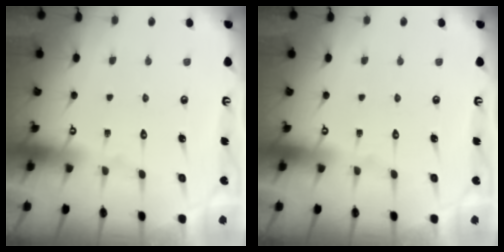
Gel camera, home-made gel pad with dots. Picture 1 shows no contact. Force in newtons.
{"total": 0.0}